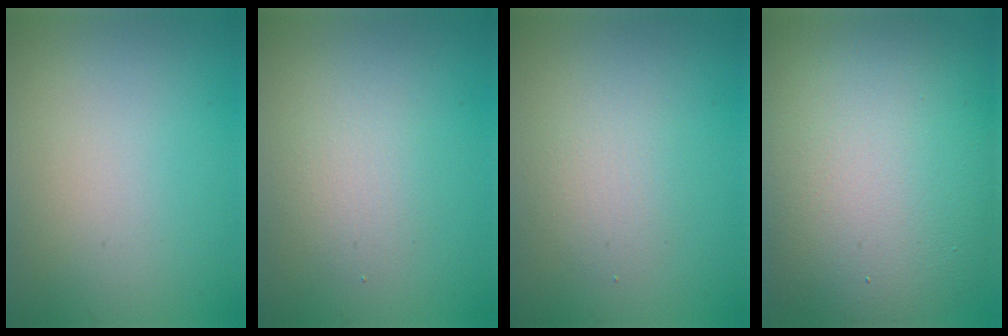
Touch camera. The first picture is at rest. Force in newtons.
{"total": 1.9, "press": 1.9, "slide": 0.1}
{"total": 1.9, "press": 1.9, "slide": 0.1}
{"total": 15.5, "press": 15.4, "slide": 0.4}